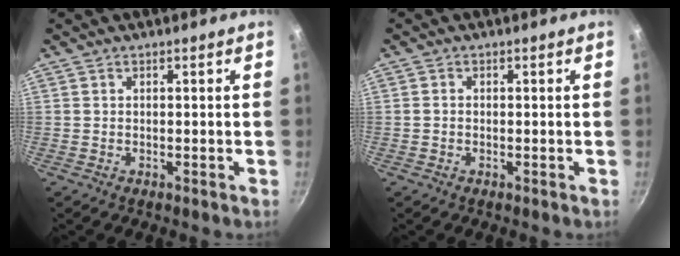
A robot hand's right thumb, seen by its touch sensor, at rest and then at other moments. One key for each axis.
{"total": 0.7, "fx": -0.2, "fy": 0.6, "fz": 0.3, "tx": -0.006, "ty": 0.002, "tz": -0.005}